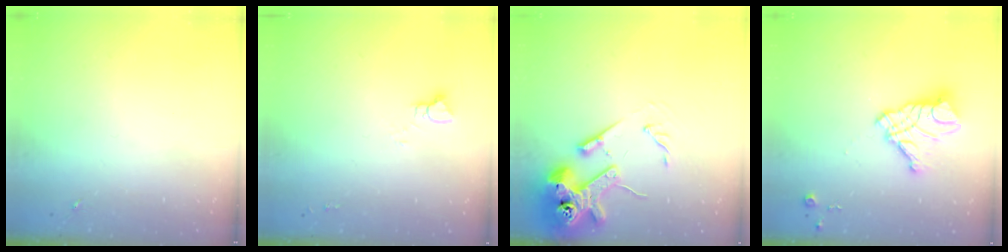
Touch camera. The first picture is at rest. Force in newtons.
{"total": 3.6, "press": 3.6, "slide": 0.3}
{"total": 15.7, "press": 15.5, "slide": 2.1}
{"total": 15.1, "press": 15.0, "slide": 1.4}